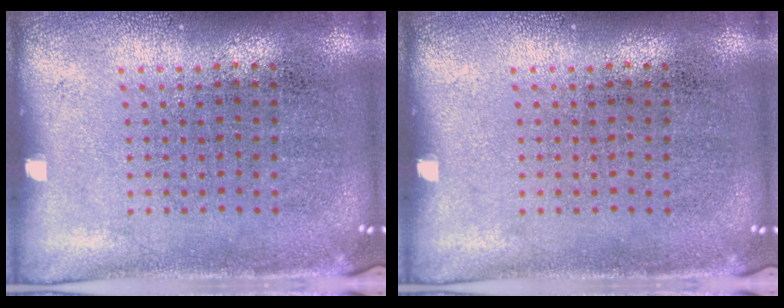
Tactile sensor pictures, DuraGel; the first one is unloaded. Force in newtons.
{"total": 0.0}